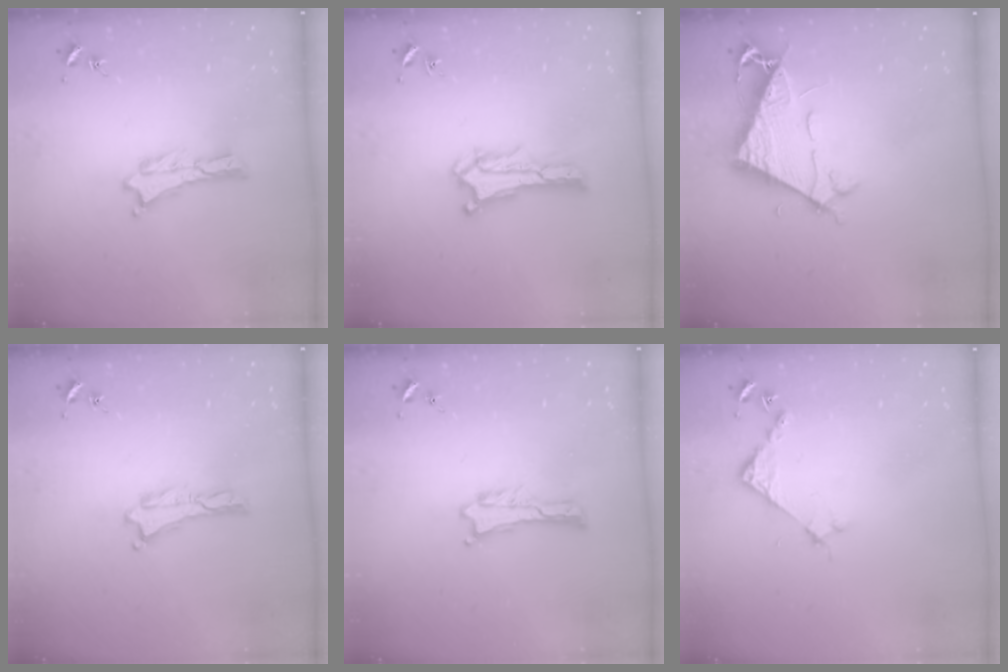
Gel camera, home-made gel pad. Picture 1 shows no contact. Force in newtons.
{"total": 0.9, "press": 0.9, "slide": 0.2}
{"total": 7.2, "press": 7.2, "slide": 0.9}
{"total": 0.0}
{"total": 0.0}
{"total": 3.9, "press": 3.8, "slide": 0.3}